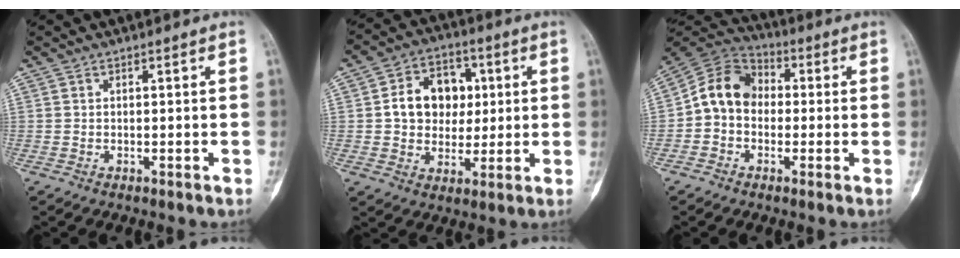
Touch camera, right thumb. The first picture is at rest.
{"total": 12.1, "force": [1.7, 9.5, 7.3], "torque": [-0.071, 0.010, 0.025]}
{"total": 10.6, "force": [-0.5, 8.6, 6.1], "torque": [-0.096, 0.037, -0.027]}